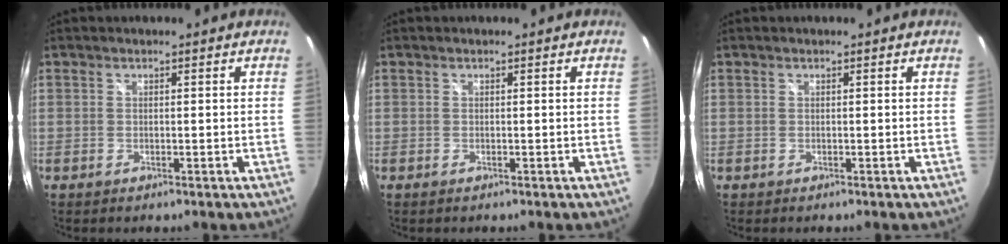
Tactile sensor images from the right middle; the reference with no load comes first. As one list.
[{"total": 0.0}, {"total": 0.0}]